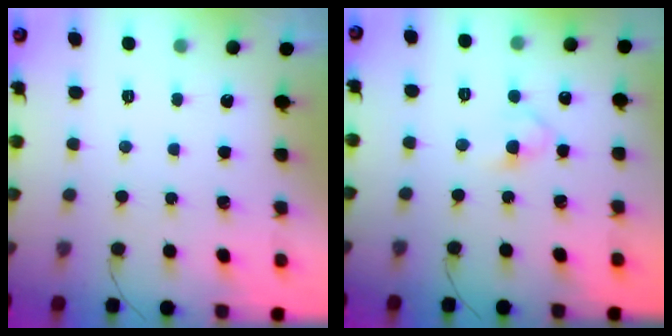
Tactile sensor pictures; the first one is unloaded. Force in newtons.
{"total": 2.9, "press": 2.6, "slide": 1.3}